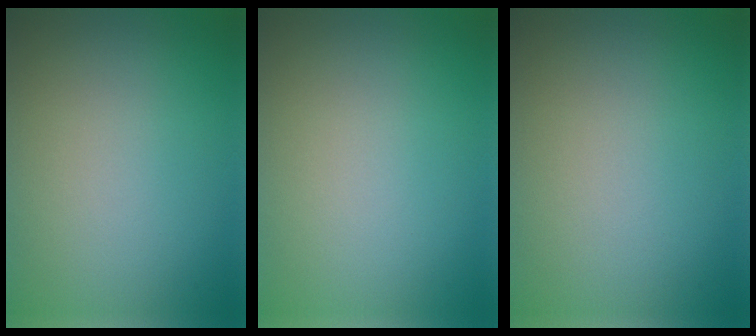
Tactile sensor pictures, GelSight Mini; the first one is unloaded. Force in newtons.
{"total": 0.0}
{"total": 0.0}